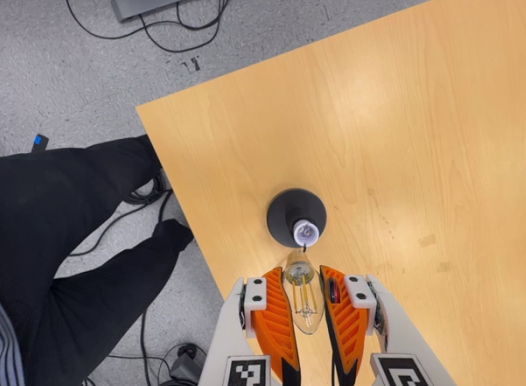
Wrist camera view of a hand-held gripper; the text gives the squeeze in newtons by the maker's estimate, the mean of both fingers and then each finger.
{"total": 21.4, "left": 25.2, "right": 17.7}